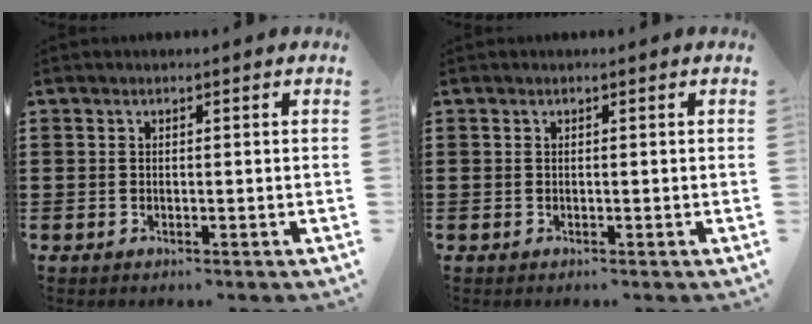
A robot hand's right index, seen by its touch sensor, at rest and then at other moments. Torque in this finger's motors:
{"motor_torque": [1.16, 0.98, 0.00, 0.01]}